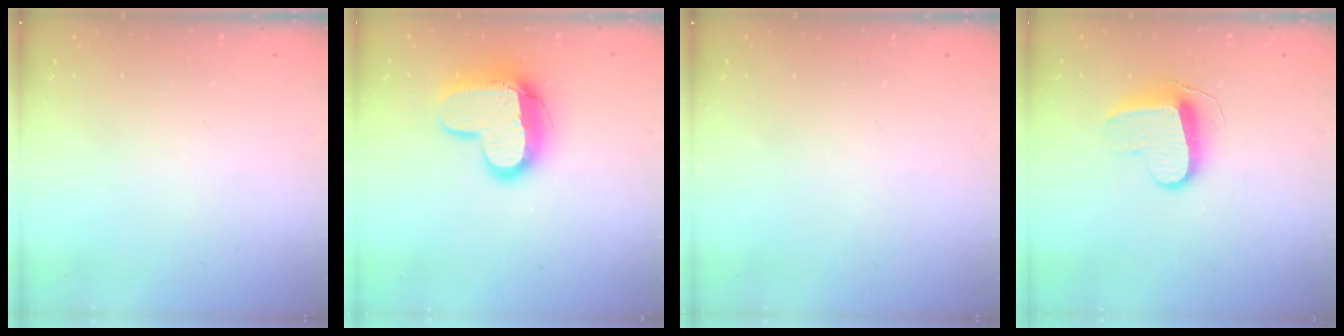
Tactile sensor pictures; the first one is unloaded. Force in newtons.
{"total": 14.2, "press": 14.2, "slide": 1.1}
{"total": 0.0}
{"total": 9.3, "press": 9.3, "slide": 0.3}